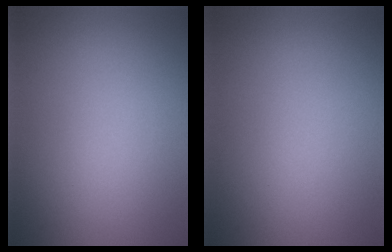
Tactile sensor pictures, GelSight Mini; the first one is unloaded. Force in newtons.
{"total": 0.0}